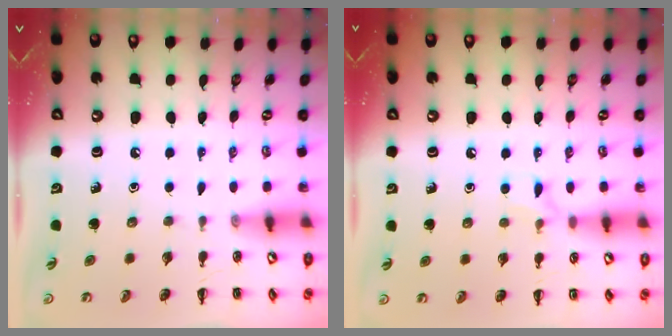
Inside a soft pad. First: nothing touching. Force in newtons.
{"total": 5.2, "press": 4.9, "slide": 1.6}